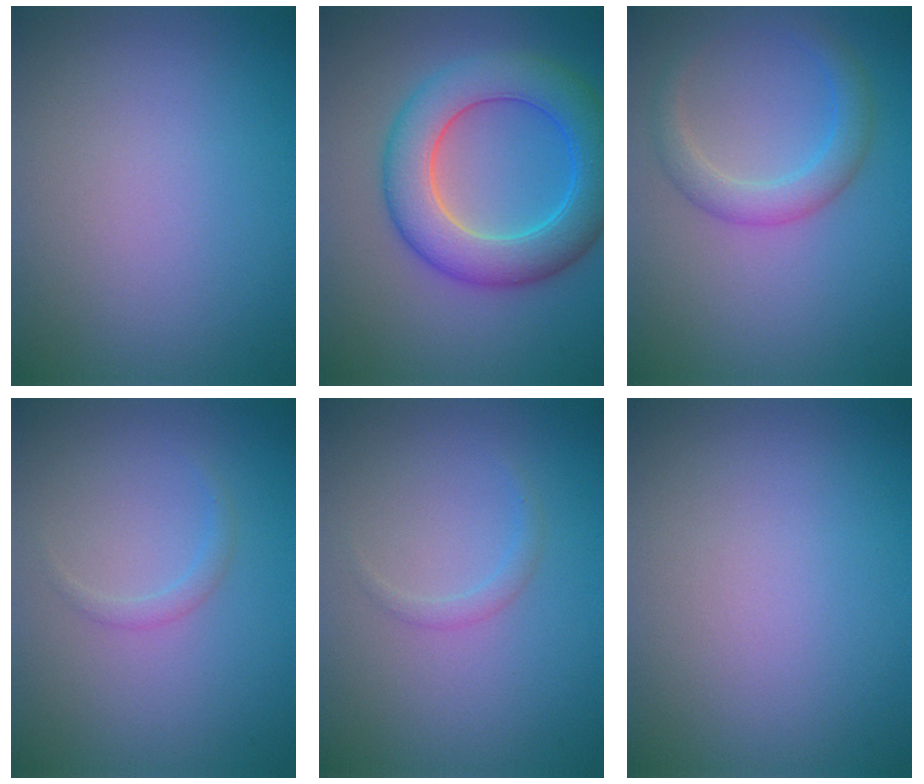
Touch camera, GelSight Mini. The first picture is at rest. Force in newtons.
{"total": 7.8, "press": 7.8, "slide": 0.1}
{"total": 3.0, "press": 3.0, "slide": 0.1}
{"total": 0.9, "press": 0.9, "slide": 0.1}
{"total": 0.9, "press": 0.9, "slide": 0.1}
{"total": 0.0}